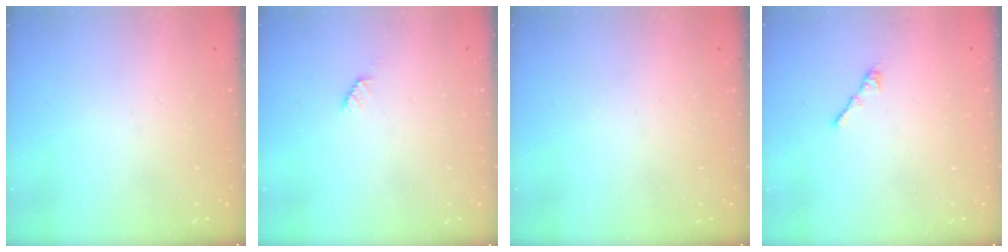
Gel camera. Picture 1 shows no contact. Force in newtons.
{"total": 4.3, "press": 4.3, "slide": 0.6}
{"total": 0.0}
{"total": 0.6, "press": 0.4, "slide": 0.4}